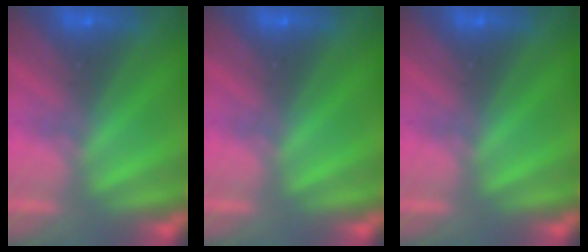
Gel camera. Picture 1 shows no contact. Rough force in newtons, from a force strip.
{"total": 0.0}
{"total": 0.0}